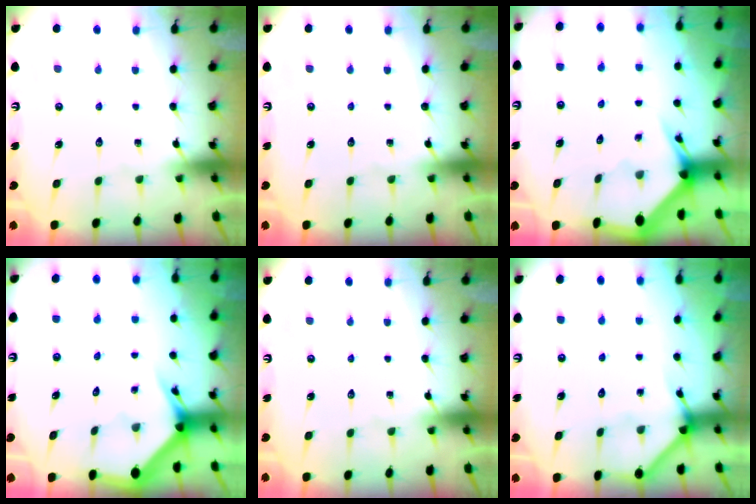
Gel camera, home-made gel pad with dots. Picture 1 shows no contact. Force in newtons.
{"total": 0.0}
{"total": 3.0, "press": 3.0, "slide": 0.2}
{"total": 2.9, "press": 2.9, "slide": 0.1}
{"total": 0.0}
{"total": 3.2, "press": 3.2, "slide": 0.3}